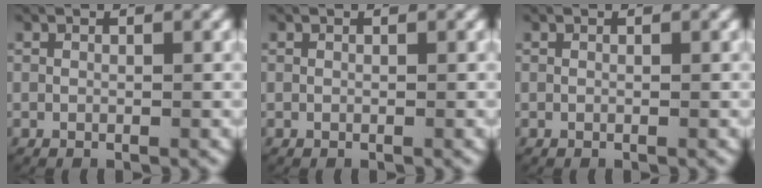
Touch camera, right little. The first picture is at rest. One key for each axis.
{"total": 0.0}
{"total": 0.0}